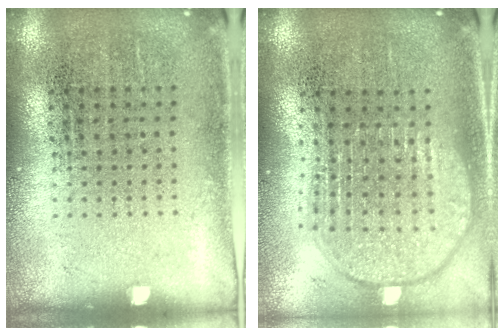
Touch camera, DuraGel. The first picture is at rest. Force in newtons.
{"total": 1.8, "press": 1.5, "slide": 1.0}